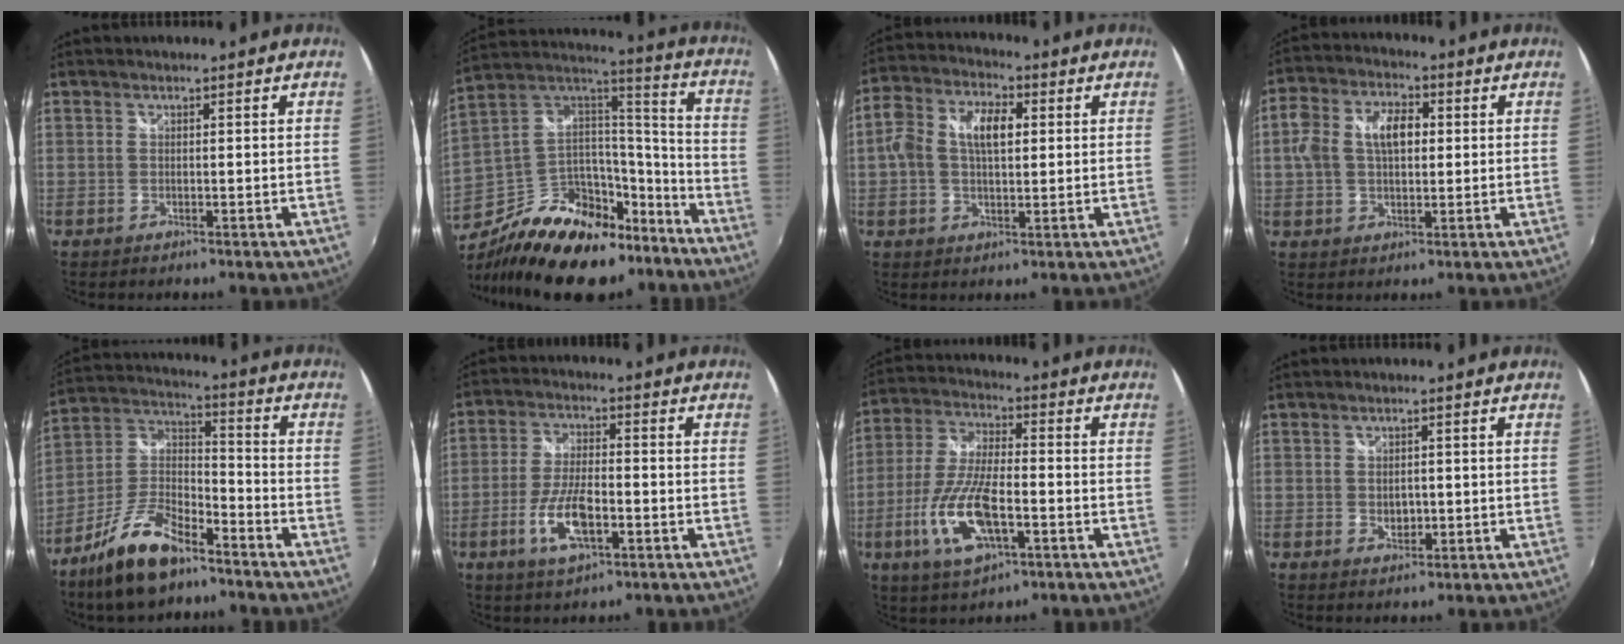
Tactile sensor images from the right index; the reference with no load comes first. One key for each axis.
{"total": 25.6, "fx": -16.4, "fy": 14.0, "fz": 13.8, "tx": -0.272, "ty": 0.044, "tz": -0.242}
{"total": 9.7, "fx": 1.5, "fy": 5.6, "fz": 7.8, "tx": -0.156, "ty": 0.029, "tz": 0.023}
{"total": 9.9, "fx": 1.4, "fy": 6.2, "fz": 7.6, "tx": -0.152, "ty": 0.029, "tz": 0.023}
{"total": 15.1, "fx": -9.9, "fy": 6.0, "fz": 9.7, "tx": -0.206, "ty": 0.005, "tz": -0.182}
{"total": 9.4, "fx": -3.4, "fy": 3.5, "fz": 8.0, "tx": -0.164, "ty": -0.003, "tz": -0.062}
{"total": 14.0, "fx": -4.9, "fy": 5.1, "fz": 12.0, "tx": -0.258, "ty": -0.008, "tz": -0.090}
{"total": 2.7, "fx": -0.2, "fy": 2.1, "fz": 1.7, "tx": -0.026, "ty": 0.001, "tz": 0.000}